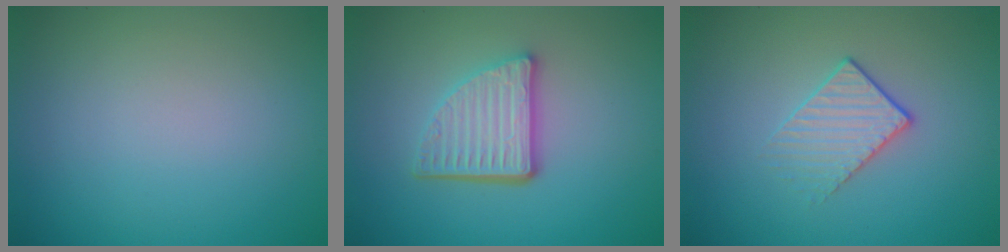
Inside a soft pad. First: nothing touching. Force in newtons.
{"total": 4.6, "press": 3.4, "slide": 3.1}
{"total": 1.8, "press": 1.4, "slide": 1.1}